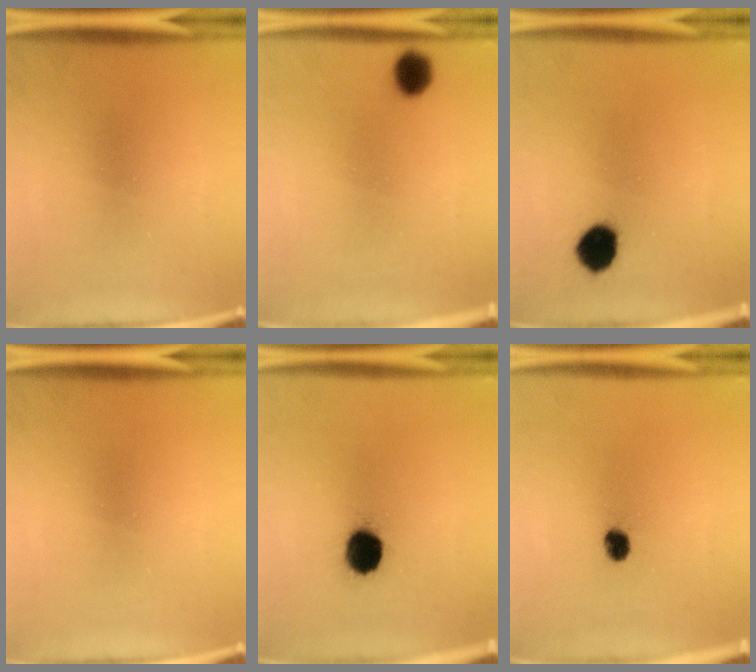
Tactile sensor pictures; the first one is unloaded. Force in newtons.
{"total": 2.3}
{"total": 7.0}
{"total": 0.0}
{"total": 9.5}
{"total": 3.2}